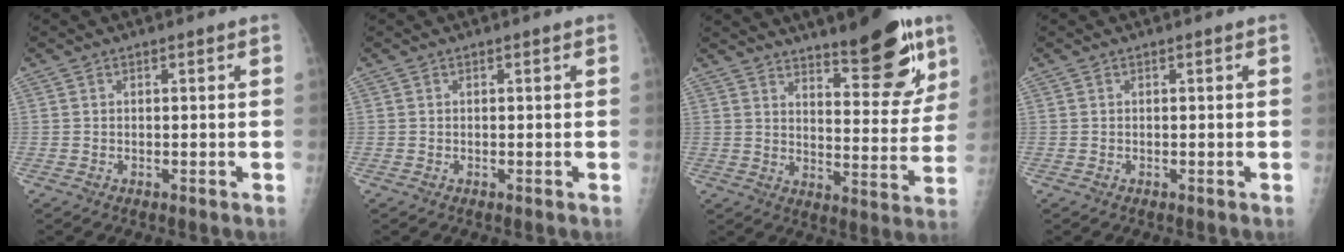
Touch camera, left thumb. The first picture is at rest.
{"total": 0.0}
{"total": 17.2, "force": [11.2, 5.2, 12.0], "torque": [-0.123, -0.065, 0.165]}
{"total": 0.0}